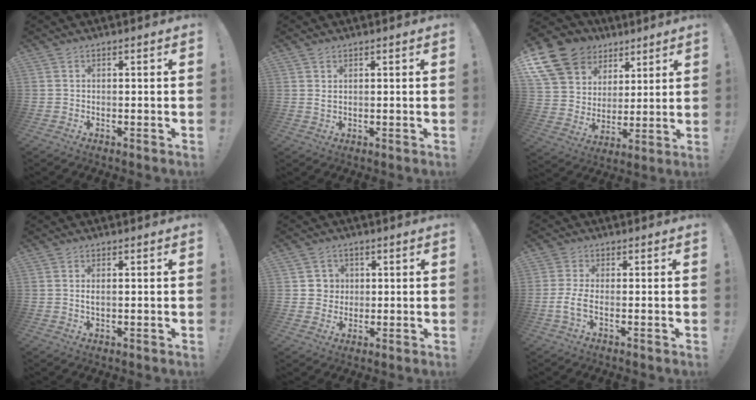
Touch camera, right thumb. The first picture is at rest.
{"total": 1.5, "force": [1.0, 0.7, 0.9], "torque": [-0.011, -0.001, 0.017]}
{"total": 16.6, "force": [9.7, 12.0, 6.1], "torque": [-0.112, -0.056, 0.205]}
{"total": 1.4, "force": [0.2, 0.3, 1.3], "torque": [-0.017, -0.002, 0.001]}
{"total": 5.1, "force": [1.2, 4.9, 0.4], "torque": [-0.005, -0.009, 0.024]}
{"total": 4.6, "force": [-1.2, 1.8, 4.0], "torque": [-0.085, -0.004, -0.021]}